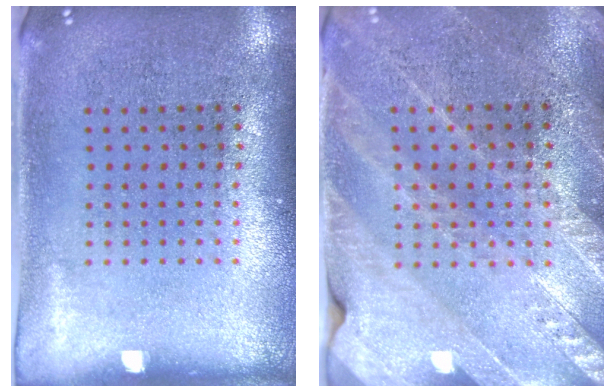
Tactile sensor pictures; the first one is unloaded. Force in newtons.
{"total": 2.6, "press": 2.5, "slide": 0.6}